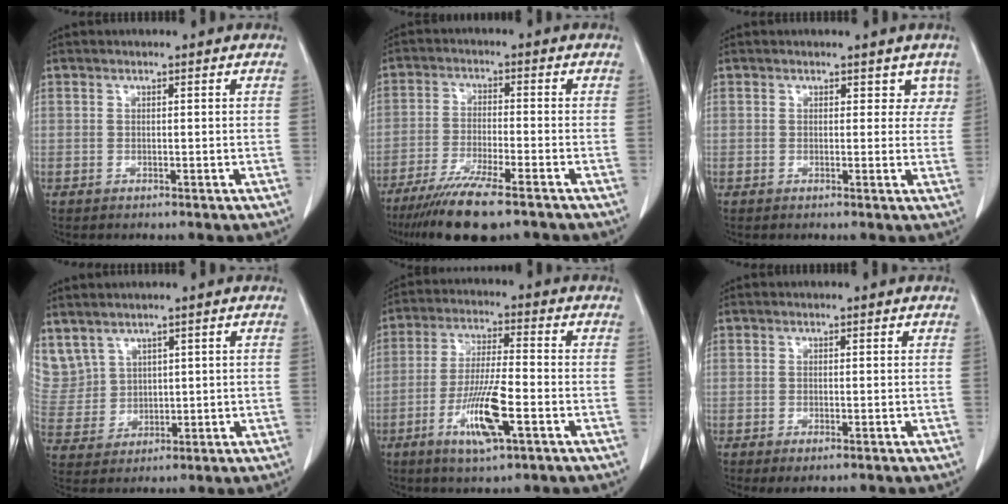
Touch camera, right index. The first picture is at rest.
{"total": 11.1, "force": [-8.3, 1.1, 7.3], "torque": [-0.121, -0.027, -0.137]}
{"total": 3.2, "force": [2.2, 2.1, 1.2], "torque": [0.018, -0.001, 0.021]}
{"total": 10.7, "force": [6.0, 8.4, 2.9], "torque": [-0.105, 0.032, 0.153]}
{"total": 10.4, "force": [-4.1, 1.3, 9.5], "torque": [-0.182, -0.011, -0.073]}
{"total": 1.6, "force": [-0.6, 0.5, 1.4], "torque": [-0.021, -0.003, -0.006]}